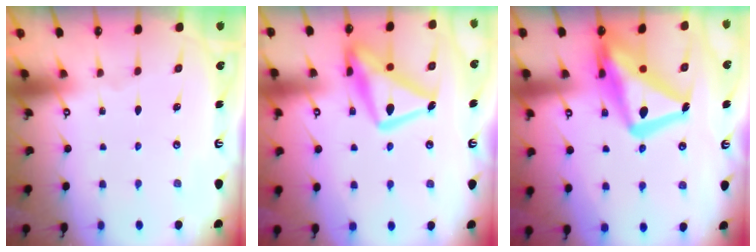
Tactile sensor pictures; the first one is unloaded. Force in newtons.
{"total": 18.5, "press": 18.4, "slide": 1.6}
{"total": 21.0, "press": 20.9, "slide": 1.8}